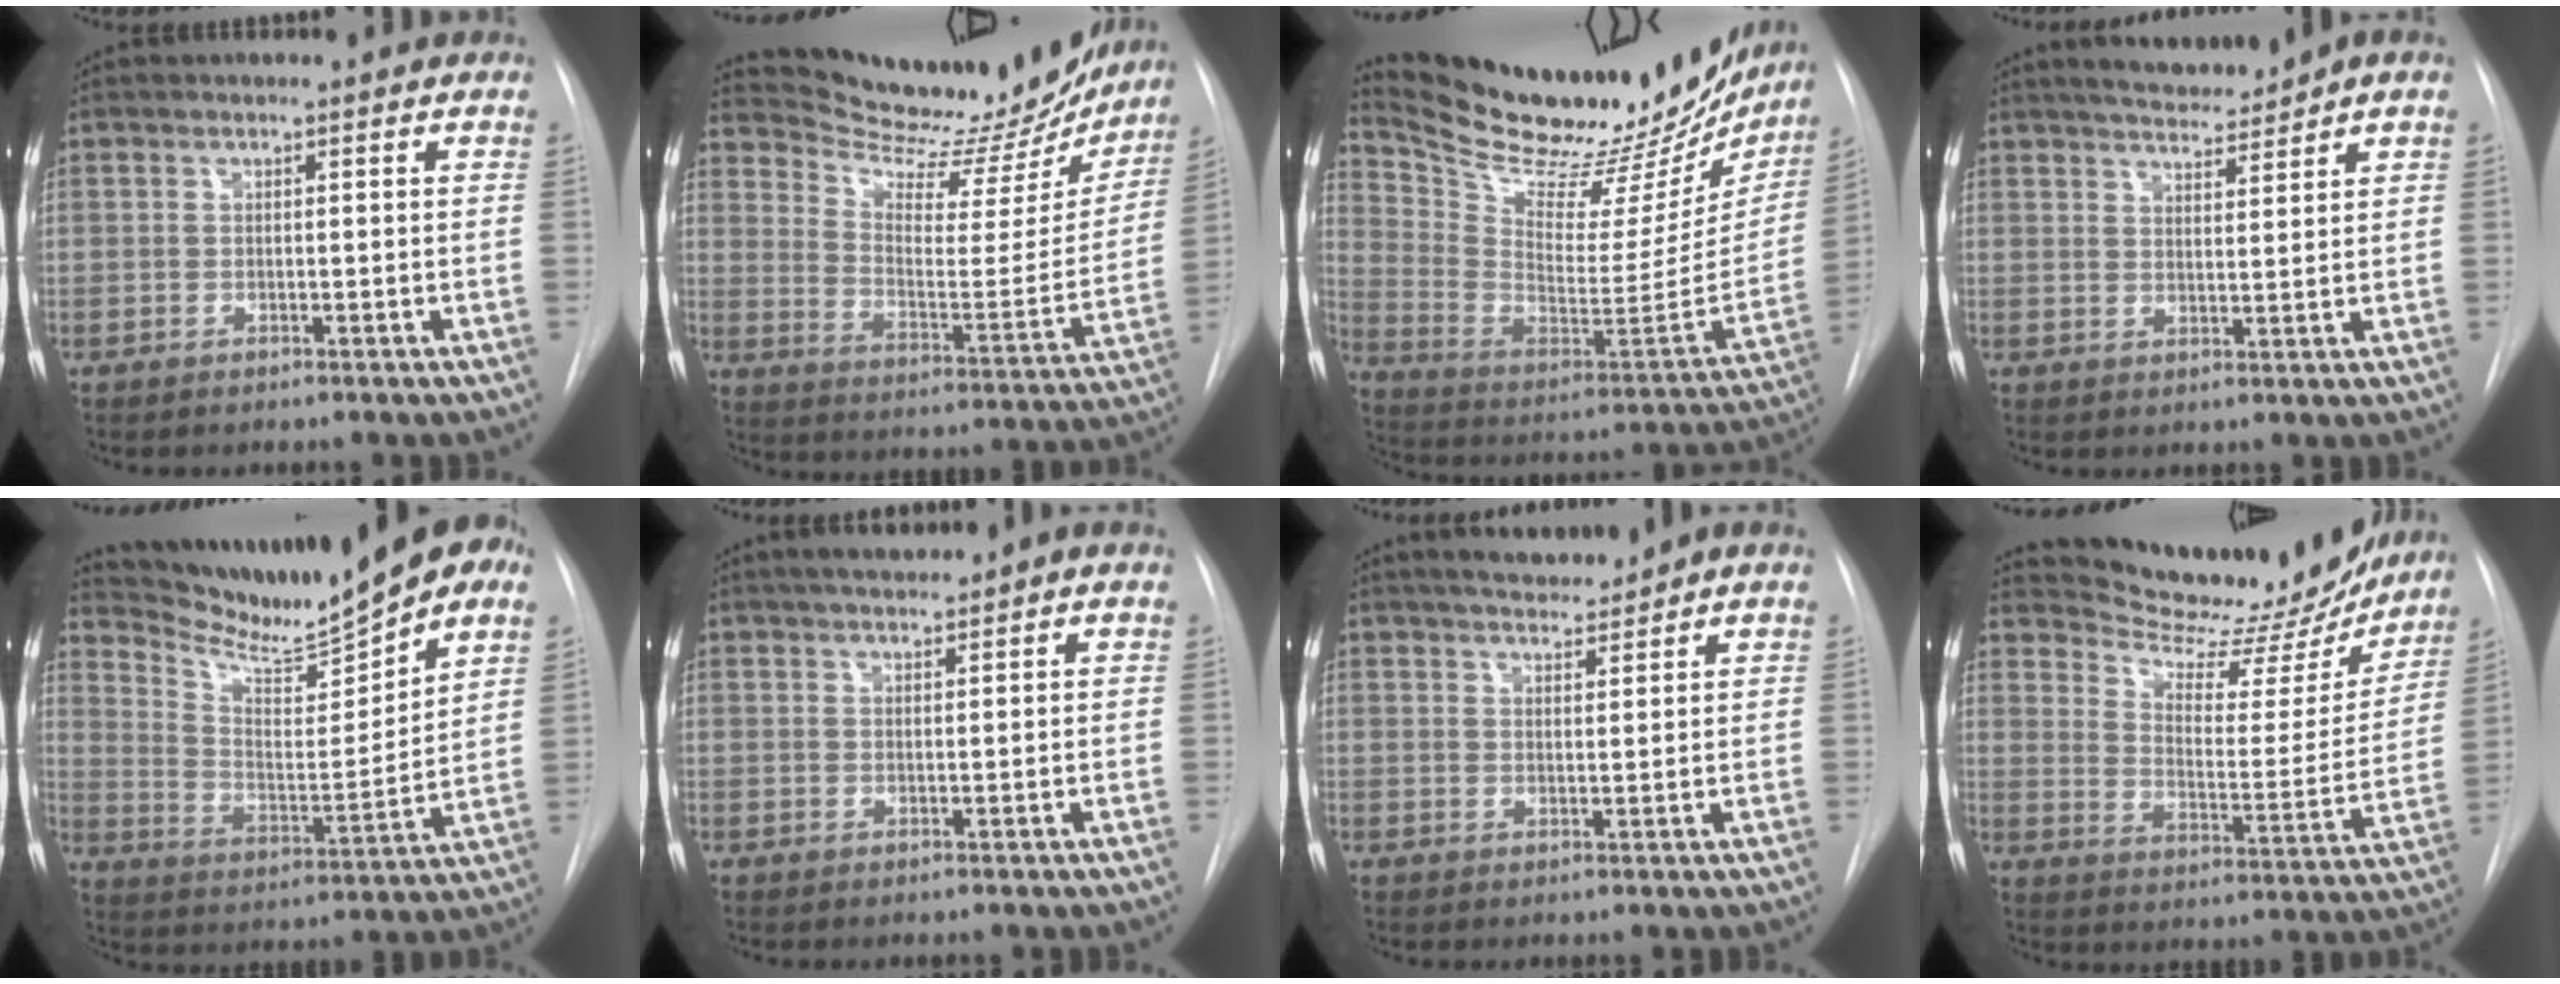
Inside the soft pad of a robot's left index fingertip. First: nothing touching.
{"total": 22.9, "force": [21.2, 5.3, 6.7], "torque": [-0.097, -0.046, 0.288]}
{"total": 31.0, "force": [26.9, 9.4, 12.2], "torque": [-0.204, -0.056, 0.380]}
{"total": 5.8, "force": [5.5, 0.3, 2.1], "torque": [-0.034, 0.001, 0.092]}
{"total": 18.4, "force": [15.2, 1.5, 10.2], "torque": [-0.166, -0.005, 0.244]}
{"total": 3.3, "force": [2.5, 0.6, 2.1], "torque": [-0.038, 0.008, 0.043]}
{"total": 5.0, "force": [4.5, 0.5, 2.2], "torque": [-0.035, 0.006, 0.077]}
{"total": 20.0, "force": [18.8, 4.5, 5.0], "torque": [-0.072, -0.040, 0.256]}